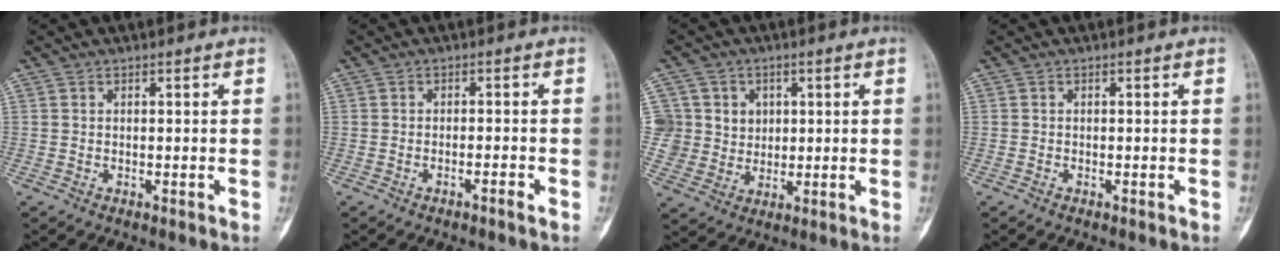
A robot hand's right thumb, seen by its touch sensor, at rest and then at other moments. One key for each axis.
{"total": 1.6, "fx": -1.1, "fy": 0.1, "fz": 1.2, "tx": -0.028, "ty": 0.010, "tz": -0.019}
{"total": 8.3, "fx": 2.1, "fy": 7.9, "fz": 1.1, "tx": 0.022, "ty": 0.002, "tz": 0.040}
{"total": 0.0}